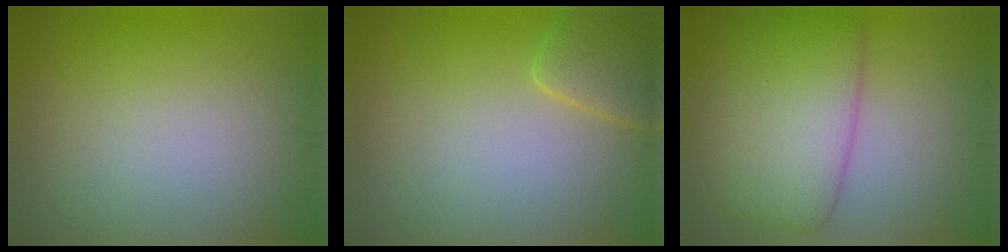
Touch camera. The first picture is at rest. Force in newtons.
{"total": 2.5, "press": 2.5, "slide": 0.3}
{"total": 7.7, "press": 7.7, "slide": 0.2}